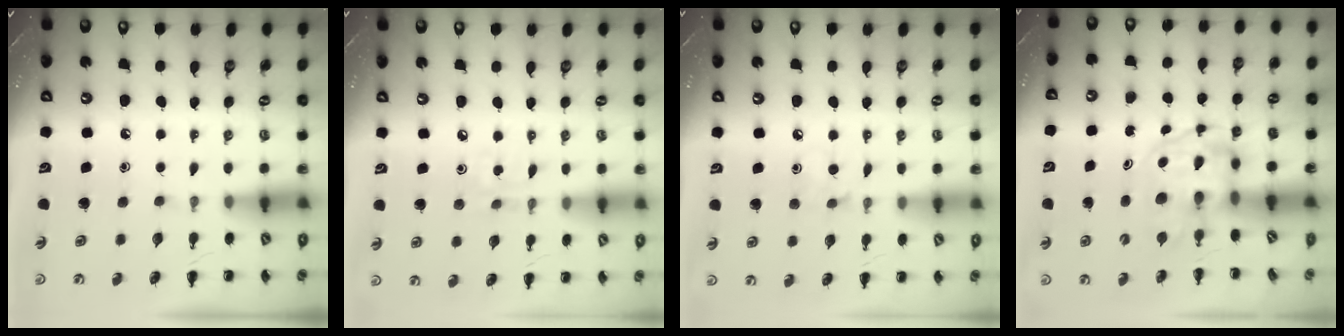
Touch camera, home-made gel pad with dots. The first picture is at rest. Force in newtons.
{"total": 2.6, "press": 2.5, "slide": 0.8}
{"total": 5.3, "press": 5.1, "slide": 1.3}
{"total": 3.3, "press": 3.3, "slide": 0.5}